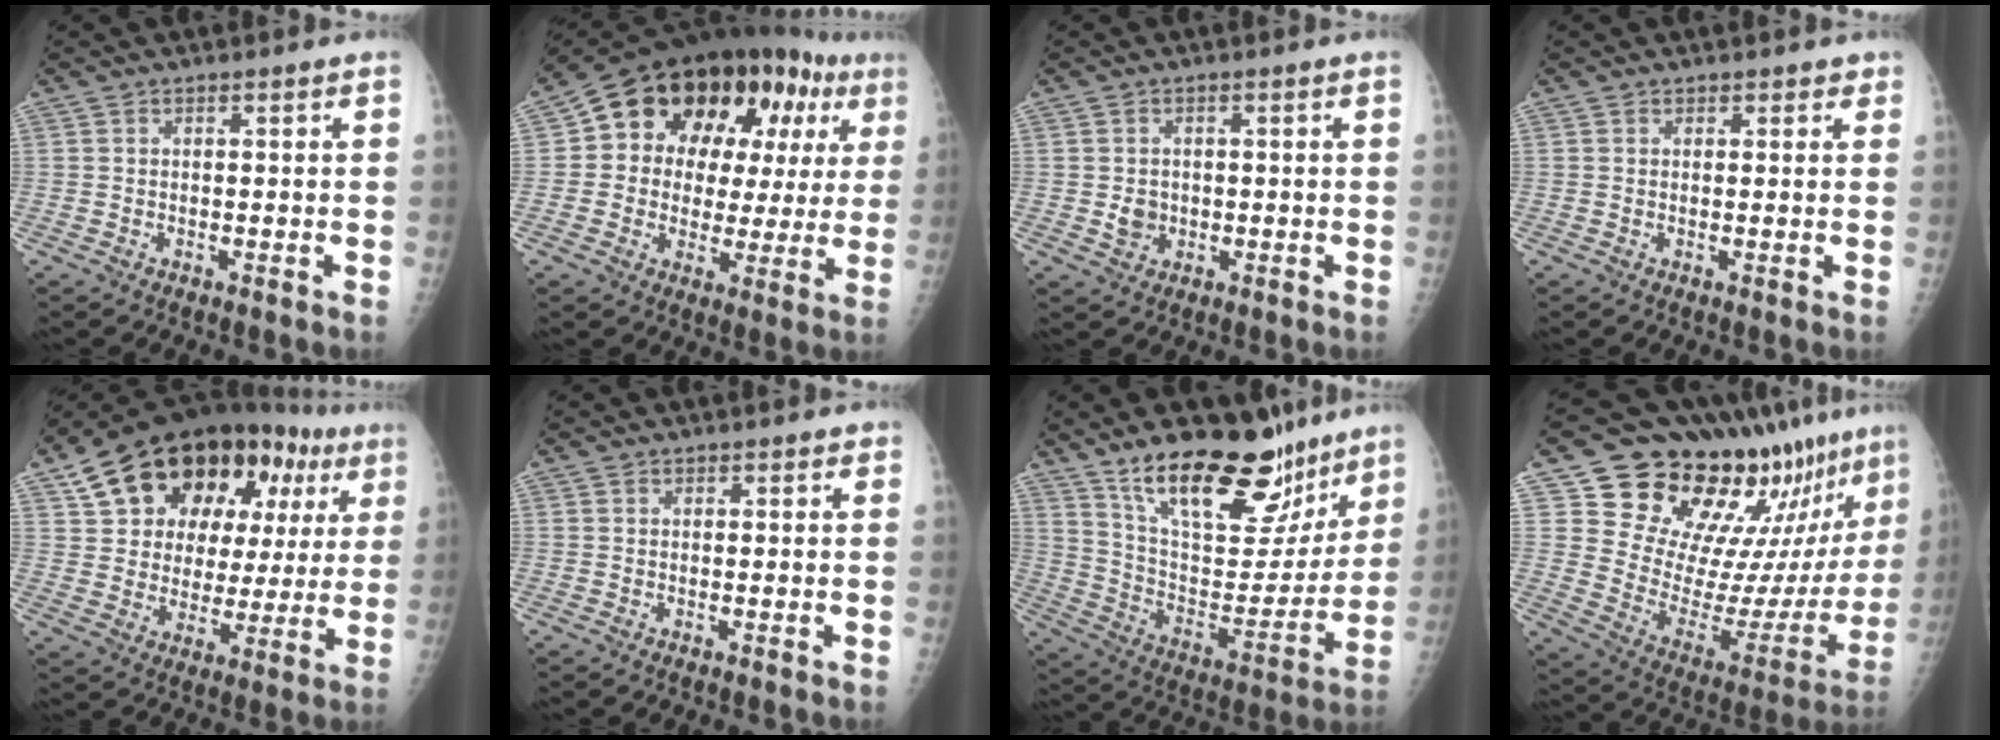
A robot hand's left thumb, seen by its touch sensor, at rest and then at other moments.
{"total": 21.1, "force": [7.0, 14.2, 13.9], "torque": [-0.146, 0.032, 0.098]}
{"total": 2.9, "force": [-0.2, 2.6, 1.3], "torque": [-0.009, 0.001, 0.002]}
{"total": 1.4, "force": [1.0, 1.0, 0.0], "torque": [0.022, -0.004, 0.005]}
{"total": 25.1, "force": [11.8, 15.6, 15.8], "torque": [-0.197, 0.019, 0.185]}
{"total": 0.7, "force": [0.5, 0.5, 0.0], "torque": [0.005, -0.003, 0.004]}
{"total": 26.2, "force": [18.2, 11.0, 15.3], "torque": [-0.188, -0.083, 0.296]}
{"total": 25.4, "force": [19.9, 10.1, 12.2], "torque": [-0.132, -0.119, 0.291]}